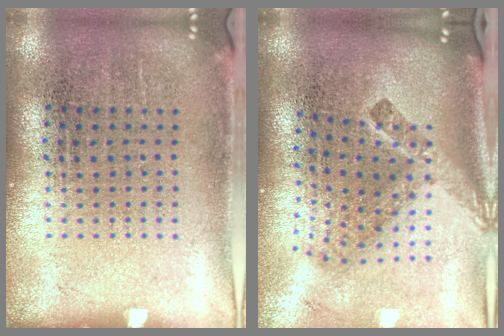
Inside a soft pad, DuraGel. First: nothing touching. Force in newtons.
{"total": 2.4, "press": 1.5, "slide": 1.9}